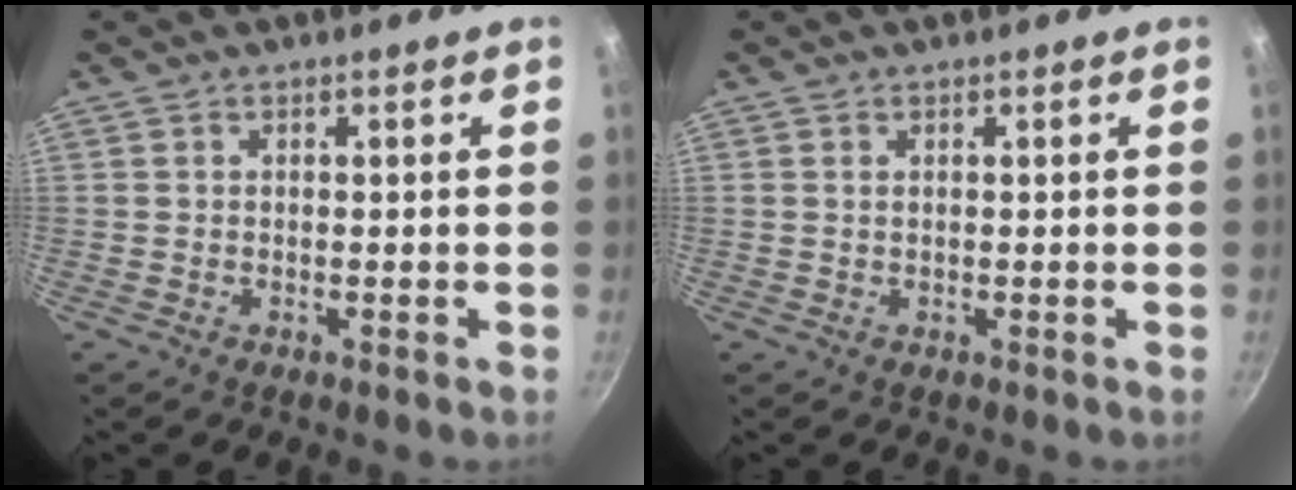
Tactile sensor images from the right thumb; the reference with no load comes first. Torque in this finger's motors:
{"motor_torque": [-0.32, 0.13, -0.50, 0.40, 0.03]}